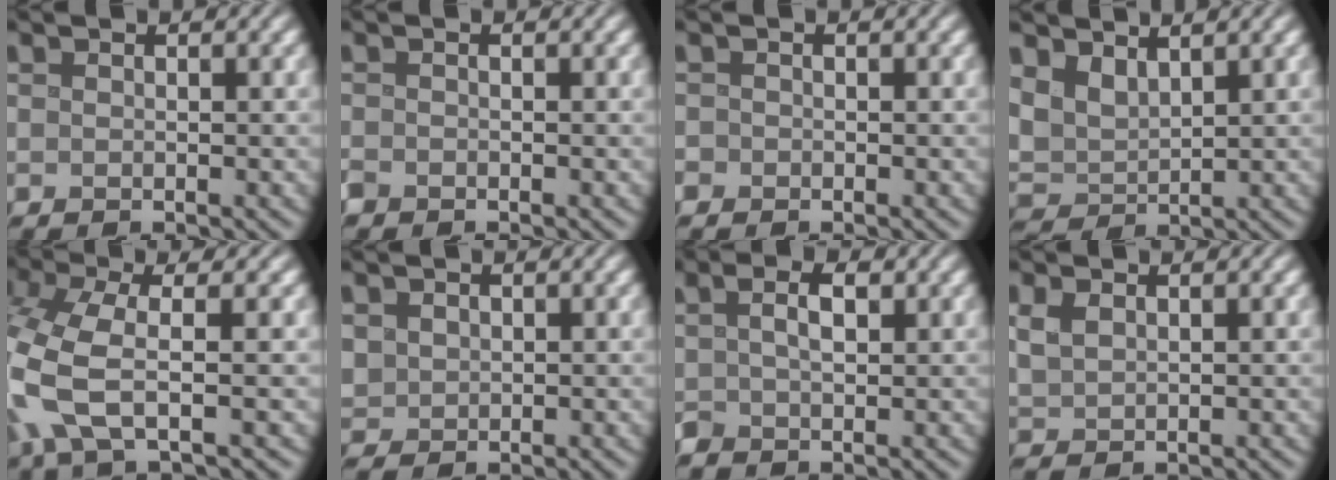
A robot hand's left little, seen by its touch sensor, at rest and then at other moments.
{"total": 0.8, "force": [-0.7, 0.4, 0.1], "torque": [-0.002, -0.004, -0.014]}
{"total": 0.7, "force": [-0.4, 0.5, 0.0], "torque": [0.002, -0.004, -0.009]}
{"total": 3.6, "force": [2.2, 2.1, 1.9], "torque": [-0.052, -0.003, 0.043]}
{"total": 6.8, "force": [-2.0, 2.2, 6.1], "torque": [-0.159, 0.000, -0.050]}
{"total": 1.6, "force": [0.5, 1.5, 0.4], "torque": [-0.011, -0.005, 0.014]}
{"total": 2.3, "force": [0.5, 1.2, 1.8], "torque": [-0.039, 0.004, 0.009]}
{"total": 1.6, "force": [0.8, 0.9, 1.0], "torque": [-0.028, 0.001, 0.021]}